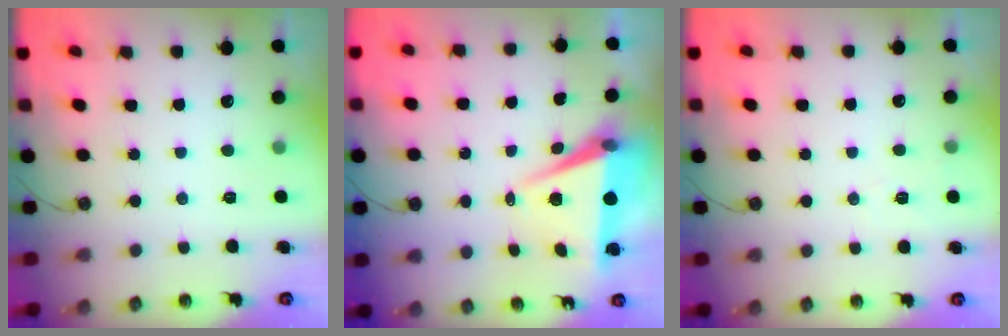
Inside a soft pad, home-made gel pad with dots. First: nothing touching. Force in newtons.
{"total": 7.0, "press": 5.5, "slide": 4.3}
{"total": 7.3, "press": 5.8, "slide": 4.4}